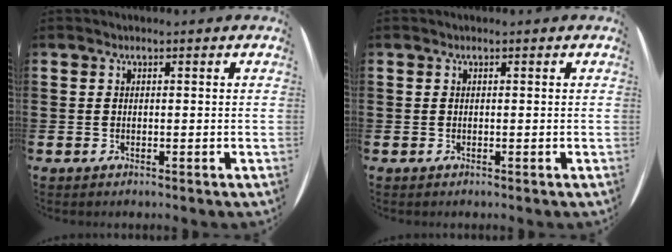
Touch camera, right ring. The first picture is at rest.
{"total": 0.0}